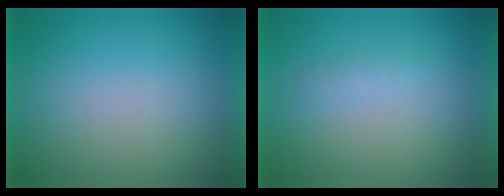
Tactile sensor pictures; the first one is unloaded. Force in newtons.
{"total": 1.3}